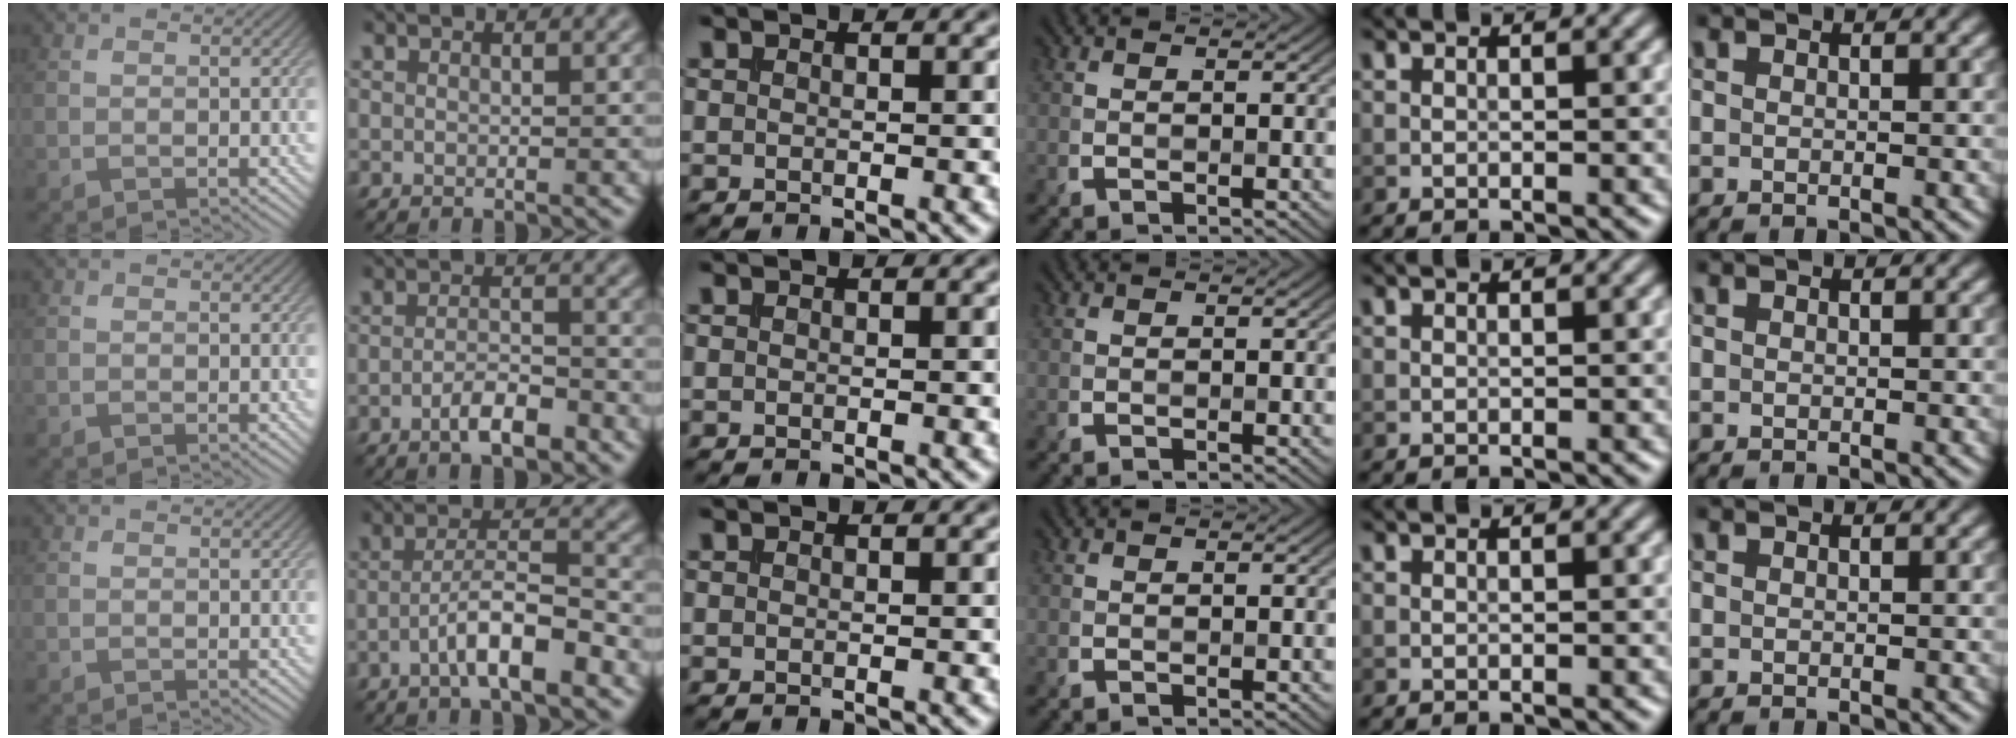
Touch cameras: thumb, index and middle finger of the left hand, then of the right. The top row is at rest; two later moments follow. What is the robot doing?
{"motion": "insert", "object": "coin"}